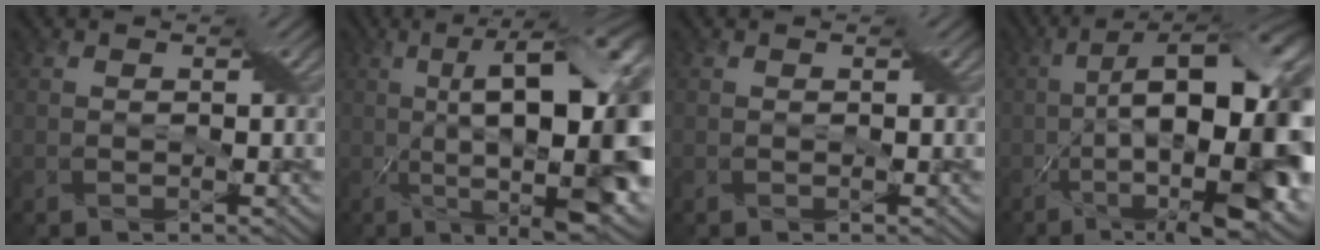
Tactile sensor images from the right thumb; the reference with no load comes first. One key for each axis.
{"total": 21.2, "fx": -0.4, "fy": 7.4, "fz": 19.8, "tx": -0.255, "ty": 0.016, "tz": -0.011}
{"total": 0.0}
{"total": 21.5, "fx": -3.2, "fy": 8.3, "fz": 19.5, "tx": -0.258, "ty": 0.006, "tz": -0.048}